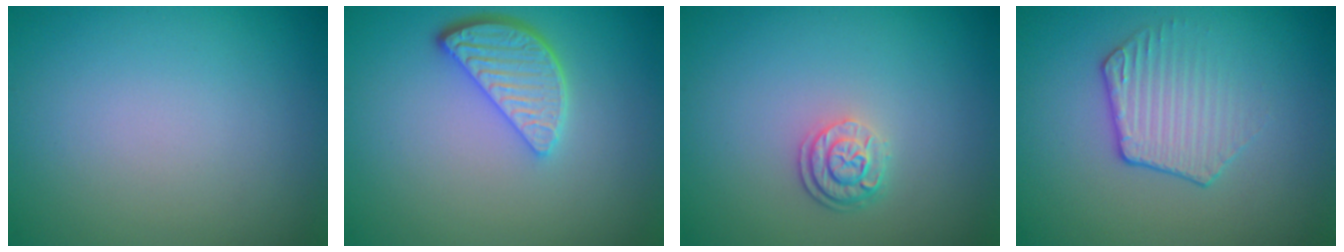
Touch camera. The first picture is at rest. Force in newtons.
{"total": 3.6, "press": 3.0, "slide": 2.0}
{"total": 2.3, "press": 1.8, "slide": 1.4}
{"total": 2.3, "press": 1.8, "slide": 1.4}